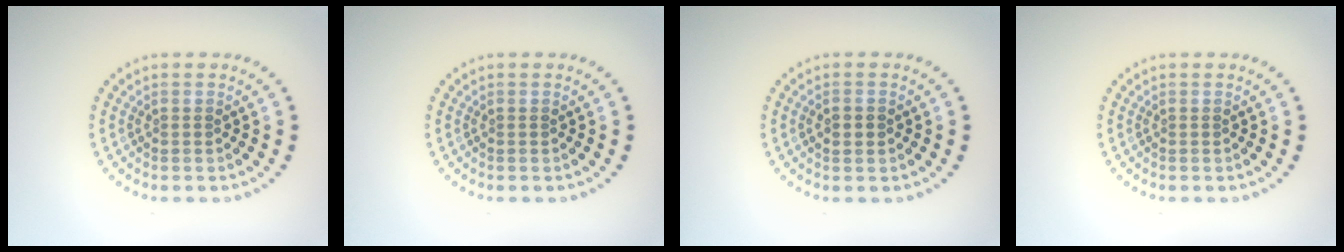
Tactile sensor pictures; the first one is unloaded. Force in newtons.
{"total": 0.0}
{"total": 1.8, "press": 1.8, "slide": 0.1}
{"total": 0.0}